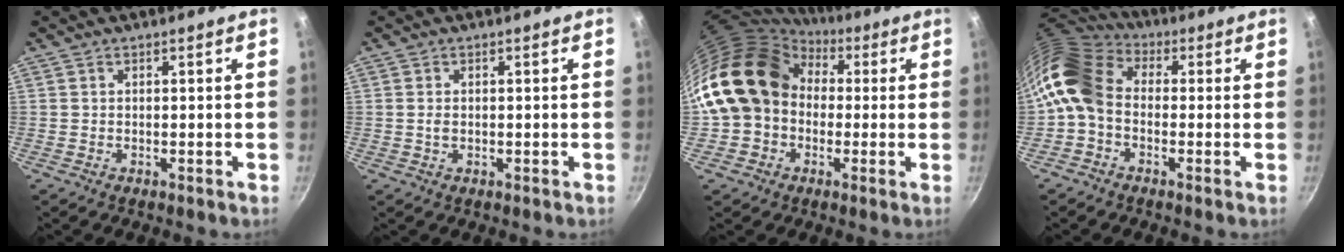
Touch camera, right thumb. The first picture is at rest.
{"total": 1.3, "force": [0.0, 0.9, 1.0], "torque": [-0.019, 0.001, -0.001]}
{"total": 16.3, "force": [1.2, 13.5, 9.0], "torque": [-0.132, 0.042, 0.011]}
{"total": 12.2, "force": [-1.5, 9.1, 7.9], "torque": [-0.141, 0.037, -0.052]}